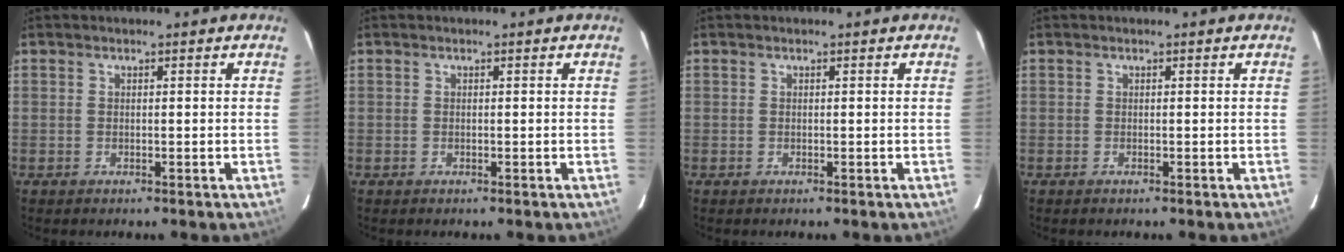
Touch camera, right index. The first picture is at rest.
{"total": 0.0}
{"total": 0.0}
{"total": 0.0}